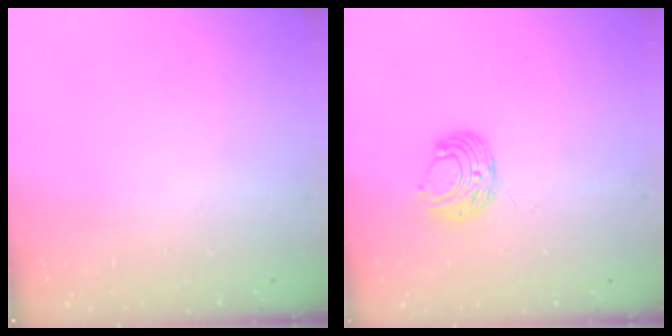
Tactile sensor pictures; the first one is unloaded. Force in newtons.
{"total": 7.5, "press": 7.4, "slide": 0.6}